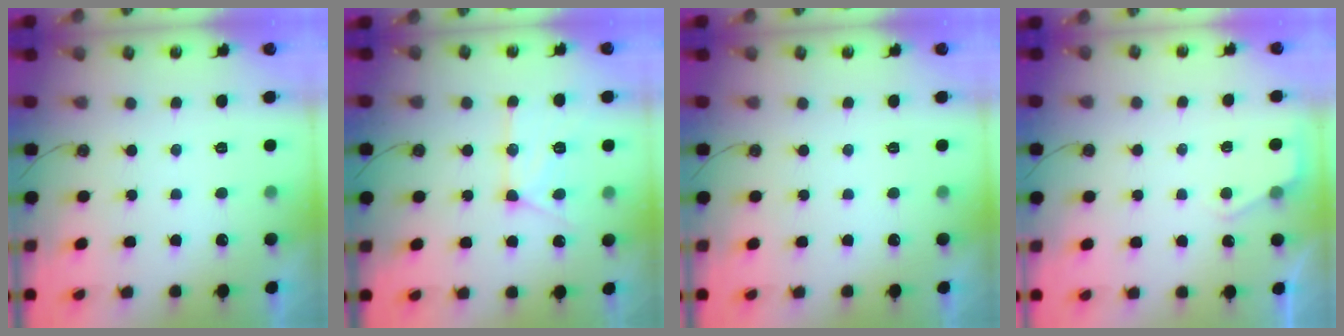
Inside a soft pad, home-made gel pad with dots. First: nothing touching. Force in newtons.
{"total": 13.4, "press": 13.3, "slide": 1.2}
{"total": 0.0}
{"total": 2.7, "press": 2.7, "slide": 0.4}